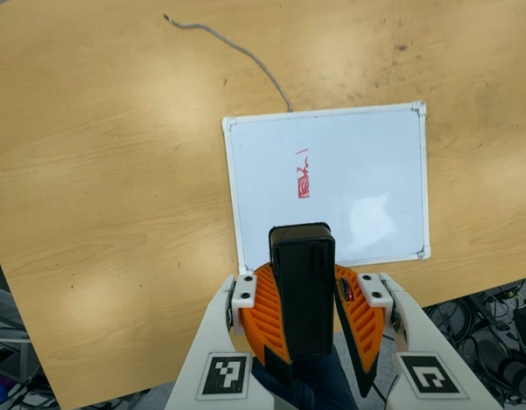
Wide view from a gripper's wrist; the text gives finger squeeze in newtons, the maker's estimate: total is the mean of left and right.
{"total": 11.1, "left": 10.9, "right": 11.4}